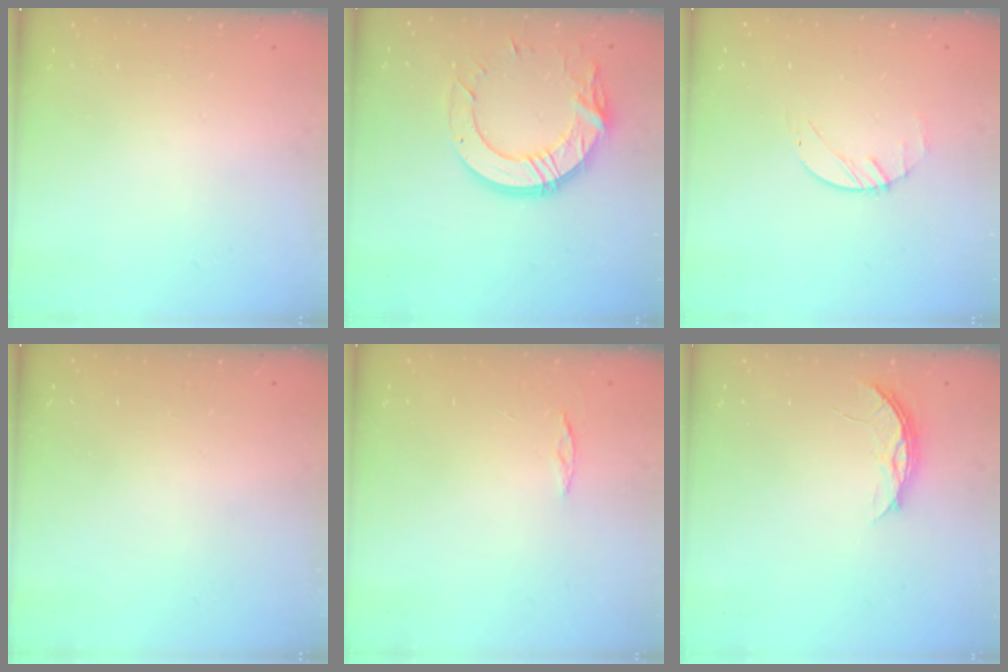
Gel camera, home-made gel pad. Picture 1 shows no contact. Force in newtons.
{"total": 16.0, "press": 16.0, "slide": 1.0}
{"total": 1.4, "press": 1.3, "slide": 0.2}
{"total": 0.0}
{"total": 3.1, "press": 3.1, "slide": 0.3}
{"total": 4.4, "press": 4.4, "slide": 0.4}